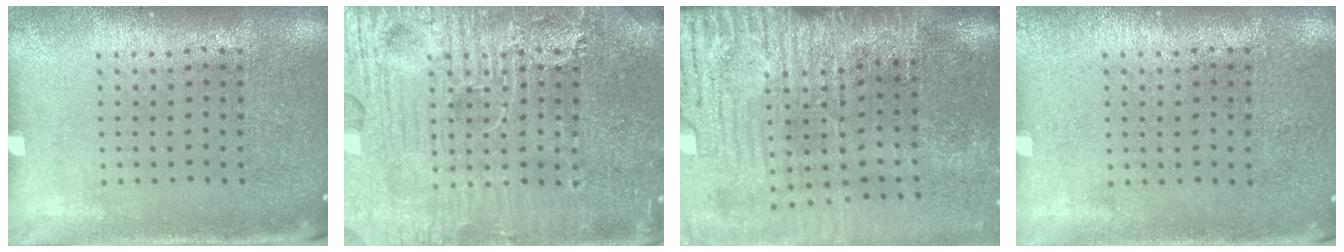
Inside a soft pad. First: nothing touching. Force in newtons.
{"total": 7.7, "press": 7.6, "slide": 0.8}
{"total": 4.8, "press": 3.9, "slide": 2.8}
{"total": 0.0}